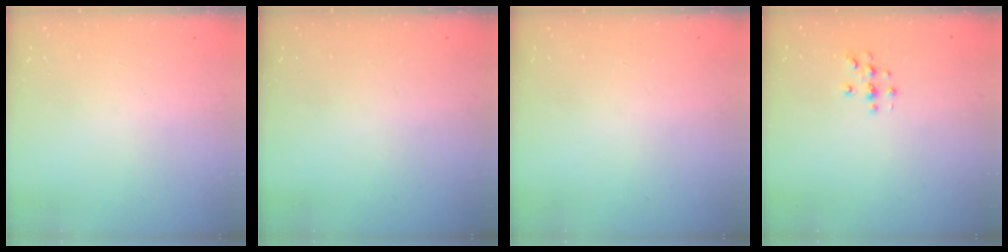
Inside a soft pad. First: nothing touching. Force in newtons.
{"total": 0.0}
{"total": 0.0}
{"total": 3.2, "press": 3.2, "slide": 0.3}